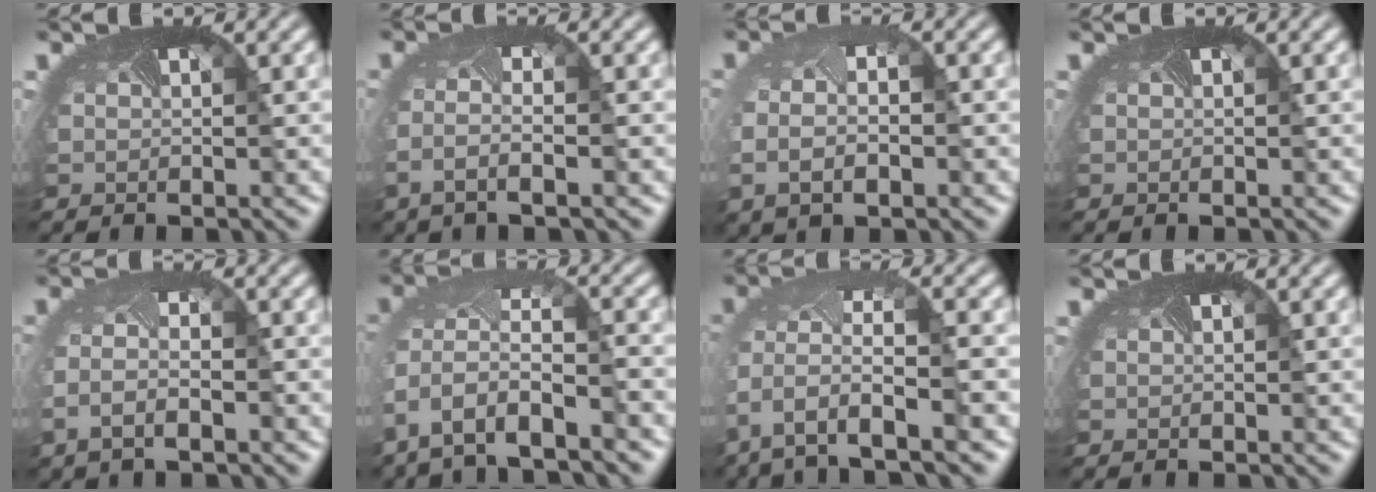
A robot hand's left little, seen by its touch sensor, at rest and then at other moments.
{"total": 2.2, "force": [-1.1, 0.5, 1.9], "torque": [-0.057, -0.005, -0.031]}
{"total": 4.1, "force": [-0.6, 2.4, 3.3], "torque": [-0.085, -0.010, -0.009]}
{"total": 0.0}
{"total": 2.6, "force": [-1.2, 1.1, 2.1], "torque": [-0.064, -0.005, -0.027]}
{"total": 8.0, "force": [-4.2, 4.1, 5.5], "torque": [-0.143, -0.027, -0.050]}
{"total": 7.9, "force": [-3.4, 3.6, 6.2], "torque": [-0.166, -0.026, -0.051]}
{"total": 0.0}